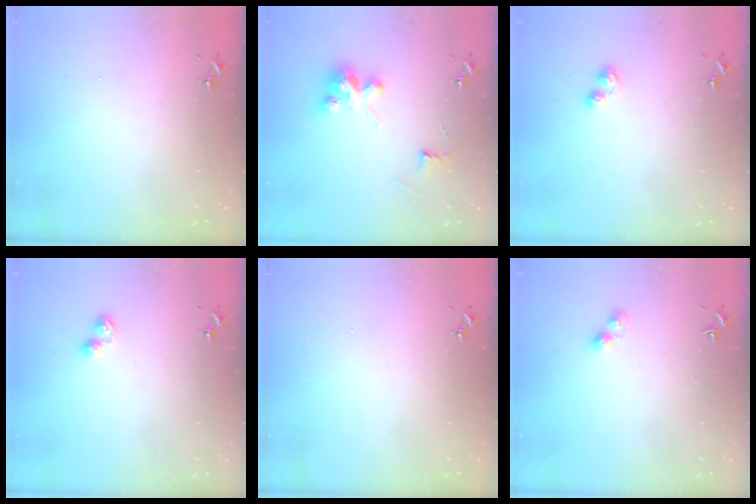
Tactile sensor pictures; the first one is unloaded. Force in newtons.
{"total": 8.9, "press": 8.9, "slide": 0.3}
{"total": 5.9, "press": 5.8, "slide": 1.0}
{"total": 3.7, "press": 3.6, "slide": 0.4}
{"total": 0.0}
{"total": 4.3, "press": 4.2, "slide": 0.5}